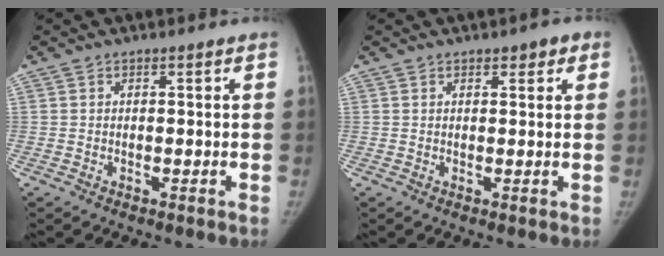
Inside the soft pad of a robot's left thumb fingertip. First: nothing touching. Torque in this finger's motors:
{"motor_torque": [-0.03, 0.07, -0.31, -0.04, 0.02]}